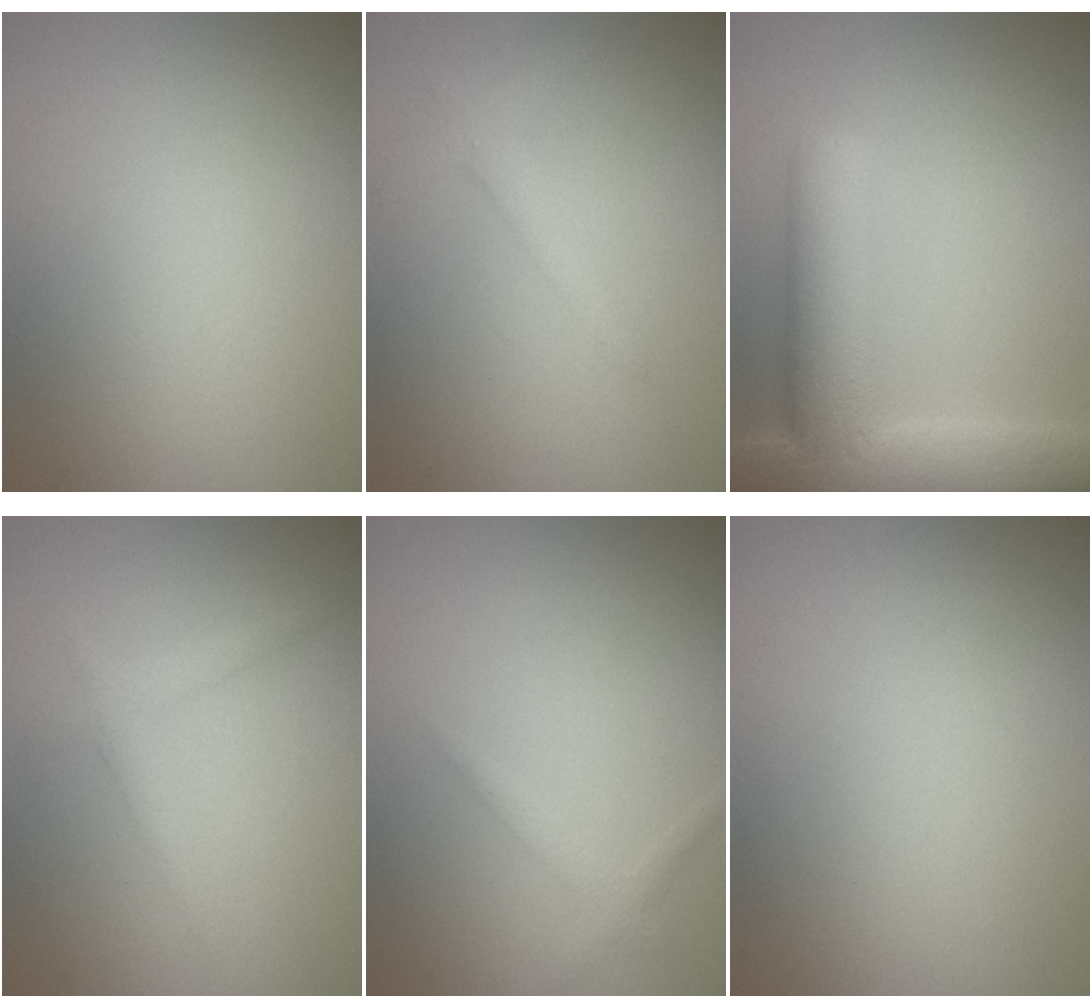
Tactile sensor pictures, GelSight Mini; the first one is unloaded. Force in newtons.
{"total": 1.7, "press": 1.7, "slide": 0.1}
{"total": 9.6, "press": 9.6, "slide": 0.7}
{"total": 1.4, "press": 1.4, "slide": 0.0}
{"total": 1.0, "press": 1.0, "slide": 0.2}
{"total": 0.0}